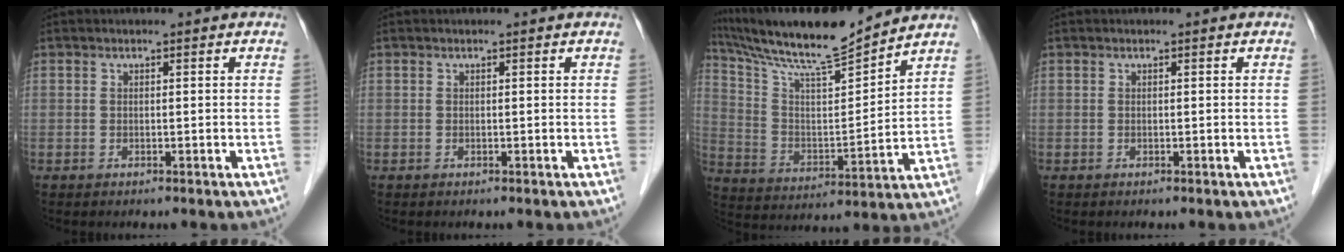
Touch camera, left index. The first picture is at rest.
{"total": 0.0}
{"total": 15.5, "force": [14.2, -0.1, 6.4], "torque": [-0.128, 0.002, 0.255]}
{"total": 0.0}